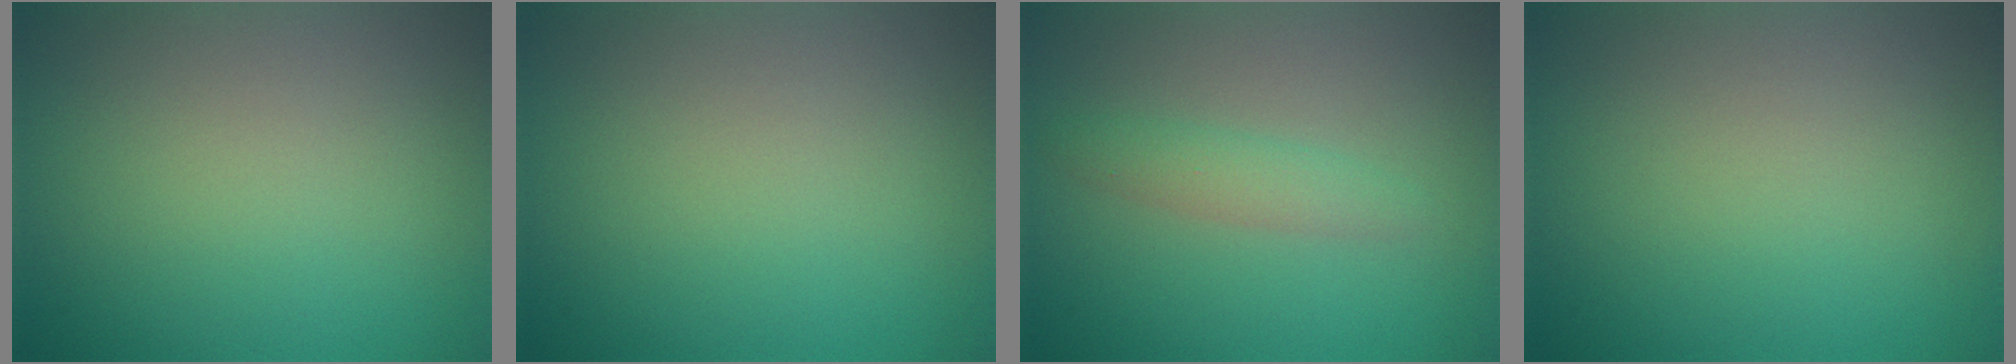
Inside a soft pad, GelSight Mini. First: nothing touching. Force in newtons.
{"total": 0.0}
{"total": 1.9, "press": 1.9, "slide": 0.1}
{"total": 0.0}